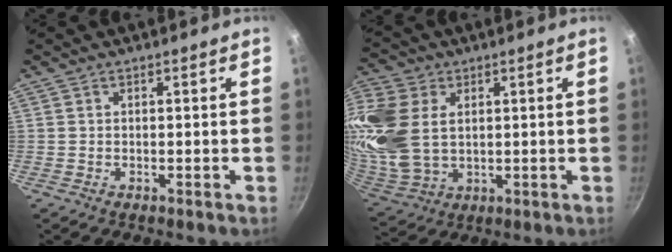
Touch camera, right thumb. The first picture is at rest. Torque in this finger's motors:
{"motor_torque": [1.74, 3.28, 0.35, -0.04, 0.32]}